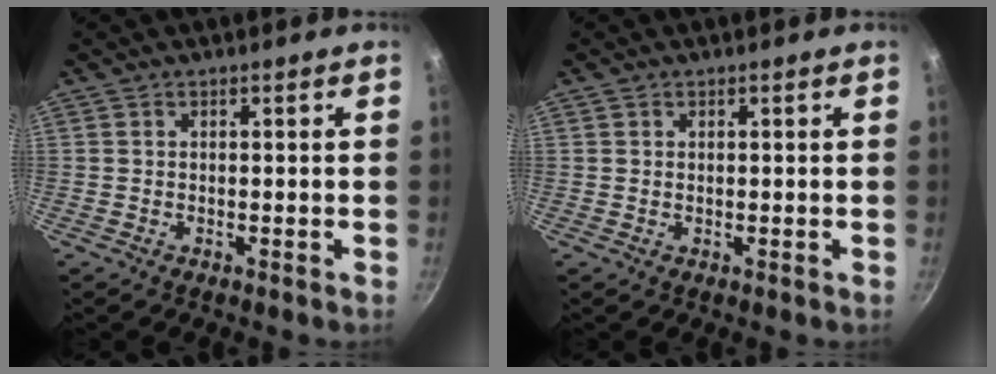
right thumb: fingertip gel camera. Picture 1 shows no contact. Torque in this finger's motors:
{"motor_torque": [-0.59, 0.28, -0.46, 0.57, 0.05]}